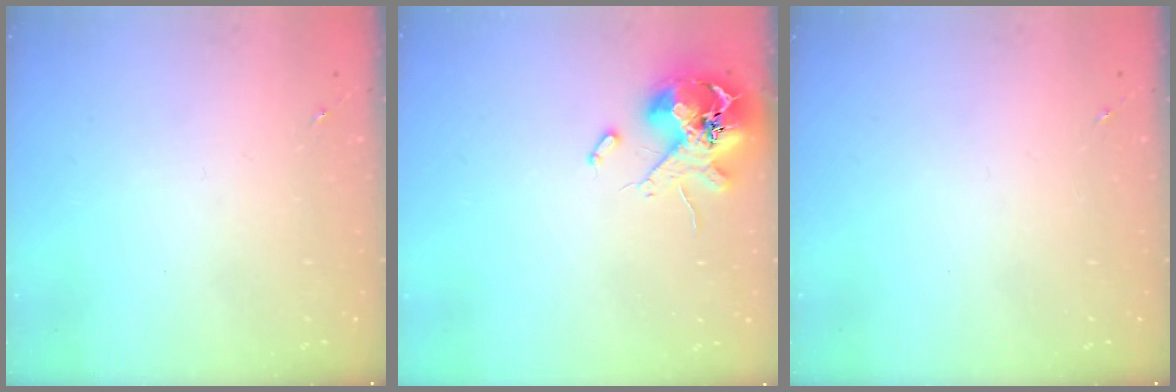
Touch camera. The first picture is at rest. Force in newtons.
{"total": 13.9, "press": 13.8, "slide": 2.0}
{"total": 0.0}